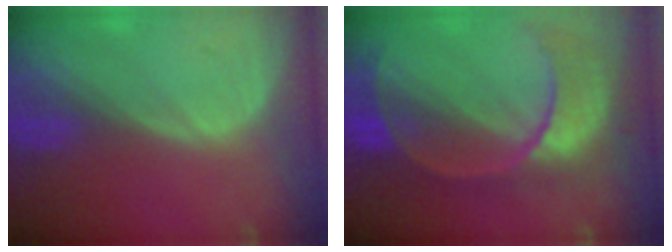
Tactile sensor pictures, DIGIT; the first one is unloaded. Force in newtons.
{"total": 10.9, "press": 9.3, "slide": 5.7}